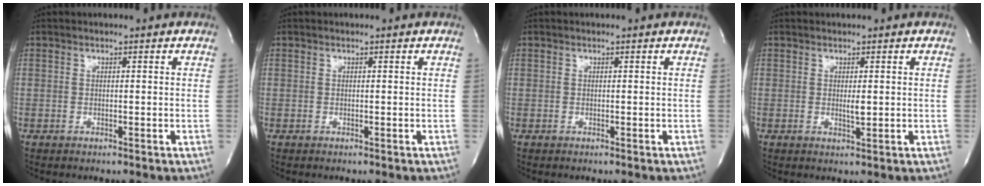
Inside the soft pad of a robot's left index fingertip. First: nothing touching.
{"total": 0.0}
{"total": 0.0}
{"total": 1.5, "force": [0.3, 0.3, 1.4], "torque": [-0.025, -0.004, 0.006]}